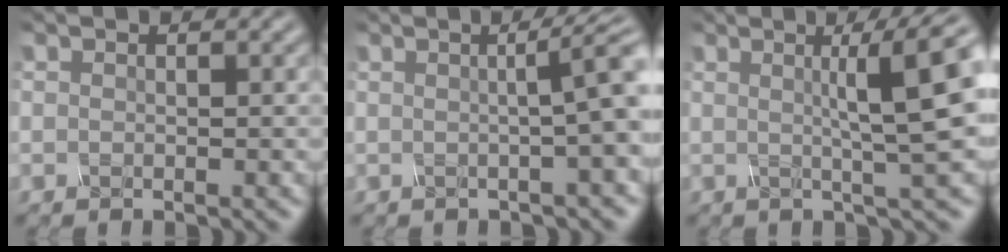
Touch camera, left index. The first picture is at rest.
{"total": 5.9, "force": [0.7, 1.7, 5.6], "torque": [-0.033, 0.024, 0.001]}
{"total": 7.6, "force": [1.5, 1.1, 7.3], "torque": [-0.083, 0.015, 0.022]}